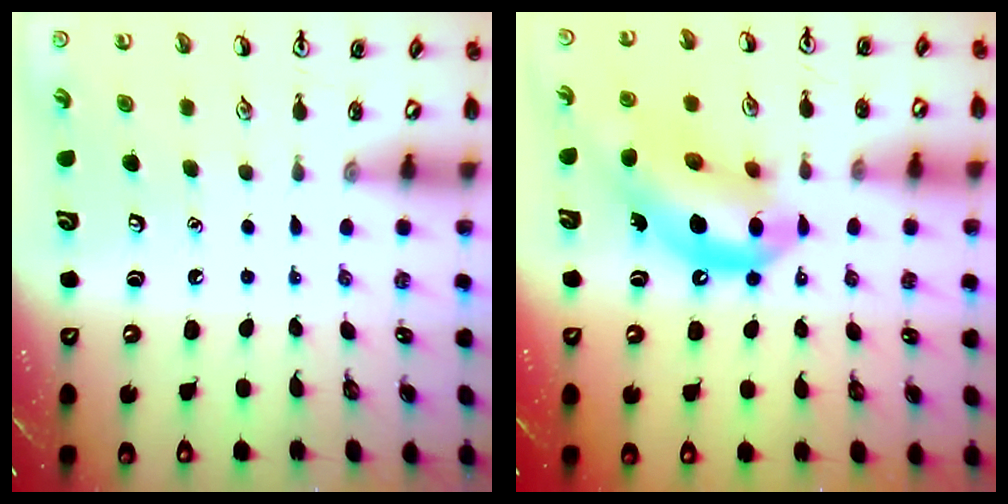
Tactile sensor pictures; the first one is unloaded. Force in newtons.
{"total": 14.8, "press": 14.2, "slide": 4.3}